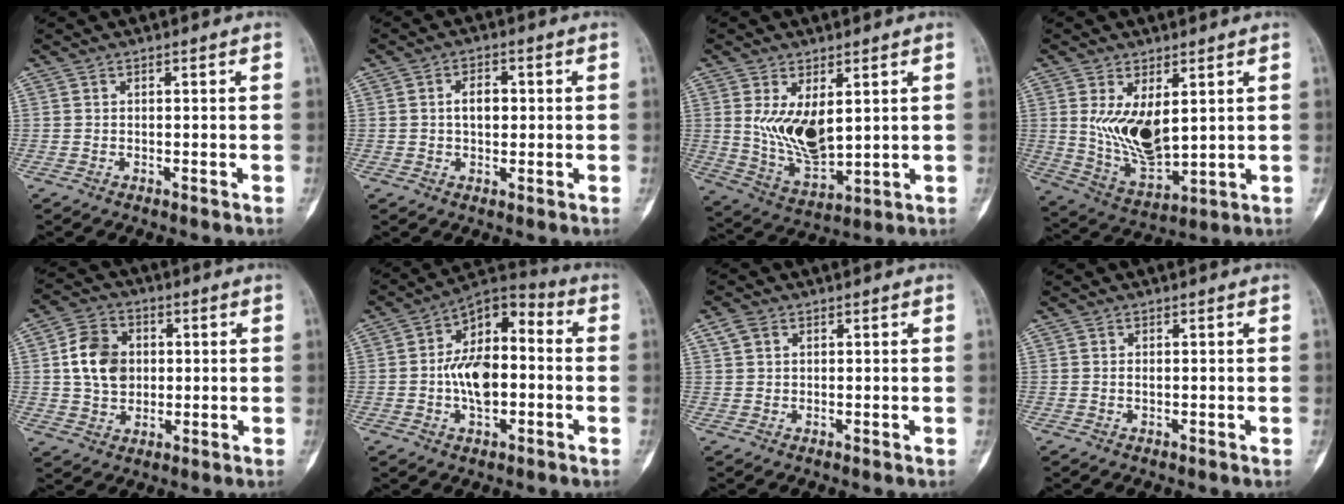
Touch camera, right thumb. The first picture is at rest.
{"total": 4.5, "force": [0.4, 2.8, 3.5], "torque": [-0.046, 0.005, 0.005]}
{"total": 10.9, "force": [2.5, 5.6, 9.0], "torque": [-0.154, -0.026, 0.065]}
{"total": 12.2, "force": [2.8, 6.3, 10.2], "torque": [-0.174, -0.026, 0.073]}
{"total": 10.6, "force": [1.3, 8.4, 6.4], "torque": [-0.090, 0.003, 0.023]}
{"total": 13.5, "force": [-1.1, 7.7, 11.0], "torque": [-0.169, 0.035, -0.028]}
{"total": 2.7, "force": [1.3, 1.8, 1.5], "torque": [-0.029, 0.005, 0.029]}
{"total": 0.8, "force": [0.1, 0.4, 0.6], "torque": [-0.013, 0.000, 0.002]}